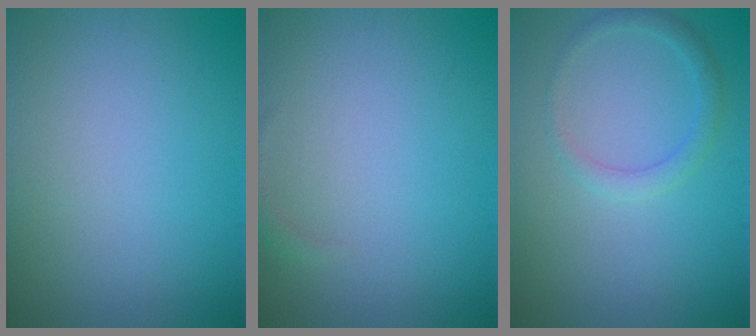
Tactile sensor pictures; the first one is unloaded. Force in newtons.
{"total": 0.7, "press": 0.7, "slide": 0.1}
{"total": 1.8, "press": 1.8, "slide": 0.1}